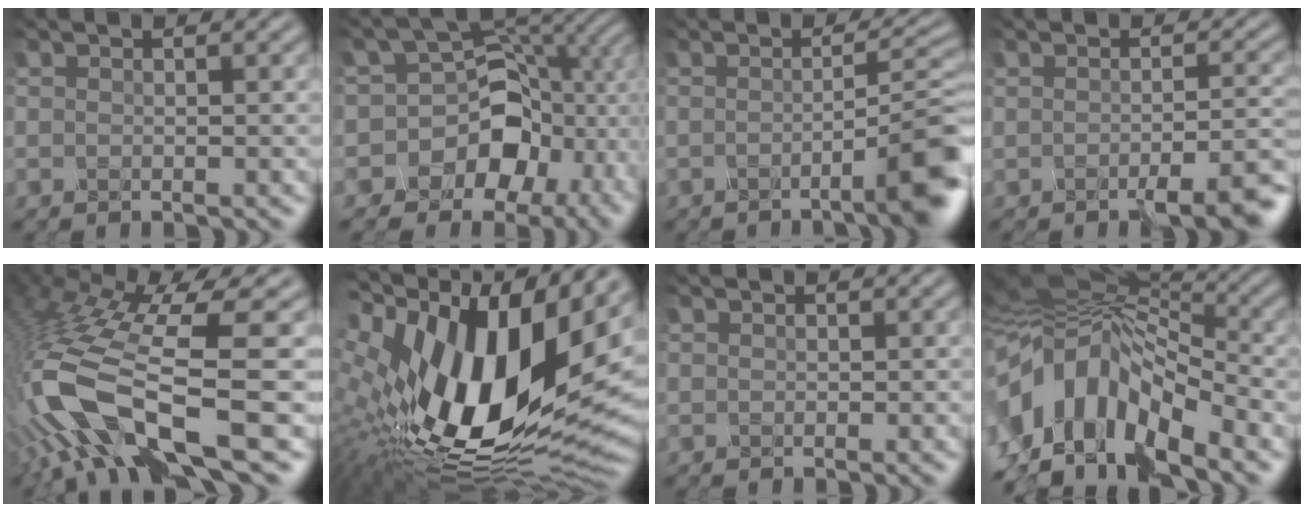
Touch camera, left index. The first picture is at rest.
{"total": 11.9, "force": [-3.9, 9.8, 5.7], "torque": [-0.078, 0.014, -0.072]}
{"total": 6.5, "force": [-2.3, 1.2, 5.9], "torque": [-0.055, 0.020, -0.045]}
{"total": 4.0, "force": [-2.5, 1.1, 3.0], "torque": [-0.035, 0.001, -0.038]}
{"total": 11.9, "force": [-3.6, 3.7, 10.8], "torque": [-0.233, 0.007, -0.054]}
{"total": 18.1, "force": [4.4, 10.3, 14.2], "torque": [-0.301, 0.009, 0.073]}
{"total": 0.0}
{"total": 10.7, "force": [-4.9, 6.3, 7.2], "torque": [-0.136, 0.019, -0.103]}